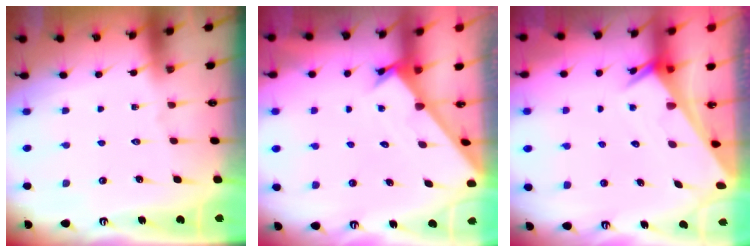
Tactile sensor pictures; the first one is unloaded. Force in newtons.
{"total": 1.7, "press": 1.7, "slide": 0.1}
{"total": 2.5, "press": 2.5, "slide": 0.1}